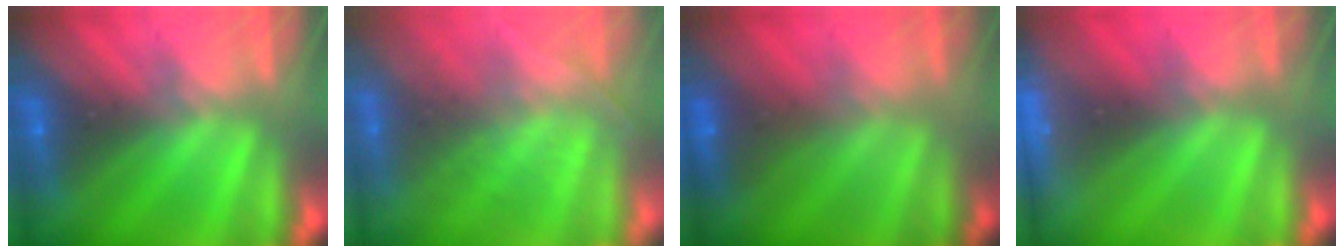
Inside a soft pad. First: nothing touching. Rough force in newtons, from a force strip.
{"total": 1.7}
{"total": 2.4}
{"total": 3.2}